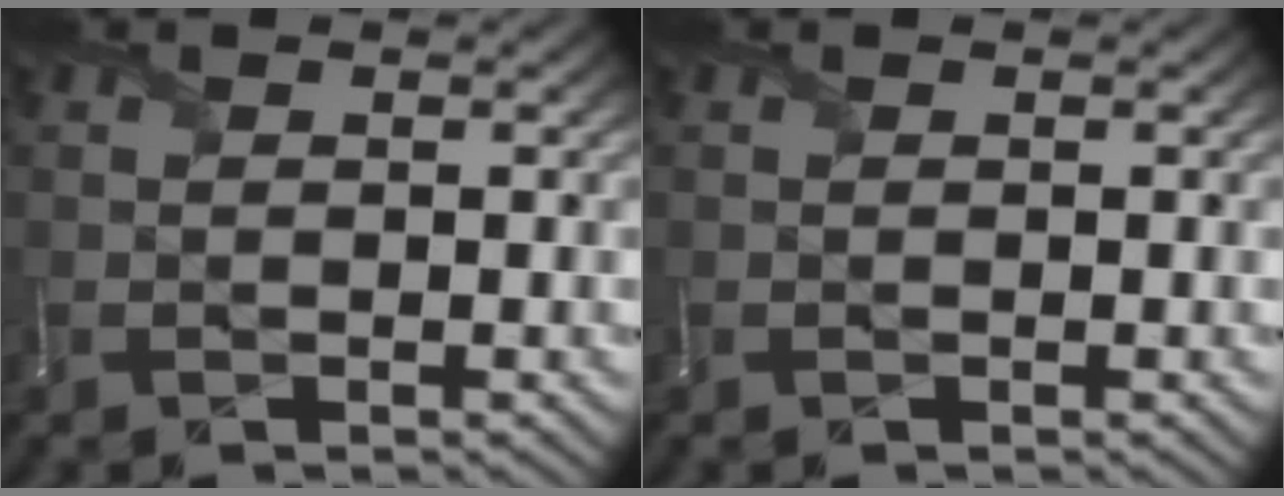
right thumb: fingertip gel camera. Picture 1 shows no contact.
{"total": 0.0}